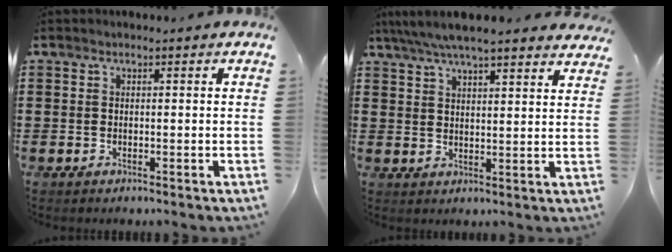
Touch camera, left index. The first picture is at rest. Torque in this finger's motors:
{"motor_torque": [2.14, 0.00, -0.19, -0.21]}